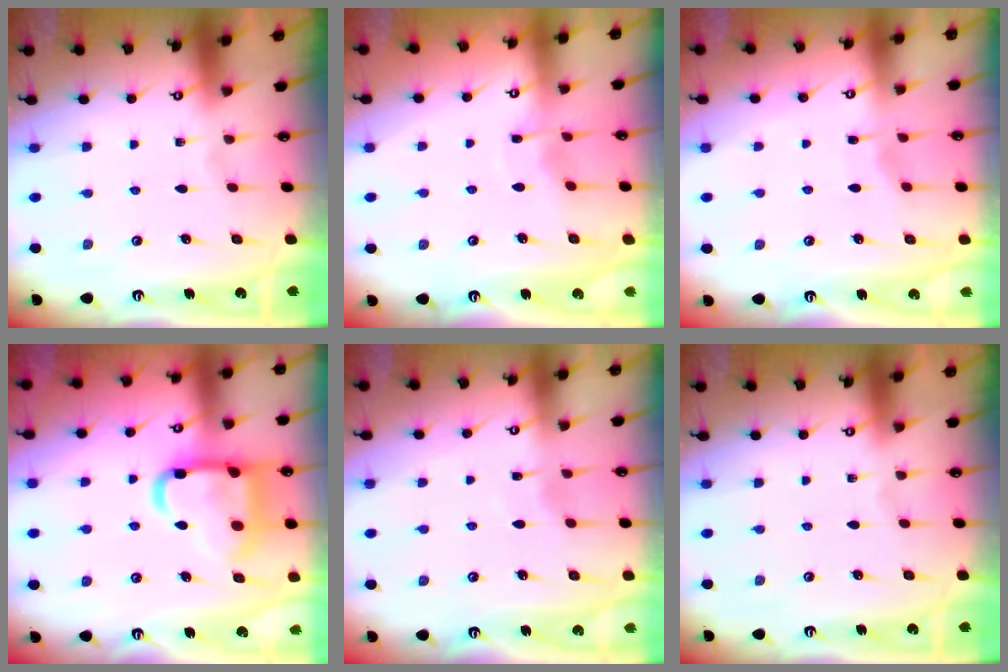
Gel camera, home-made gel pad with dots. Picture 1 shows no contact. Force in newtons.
{"total": 4.1, "press": 4.1, "slide": 0.3}
{"total": 2.6, "press": 2.6, "slide": 0.4}
{"total": 19.3, "press": 19.2, "slide": 1.9}
{"total": 3.3, "press": 3.3, "slide": 0.4}
{"total": 0.0}